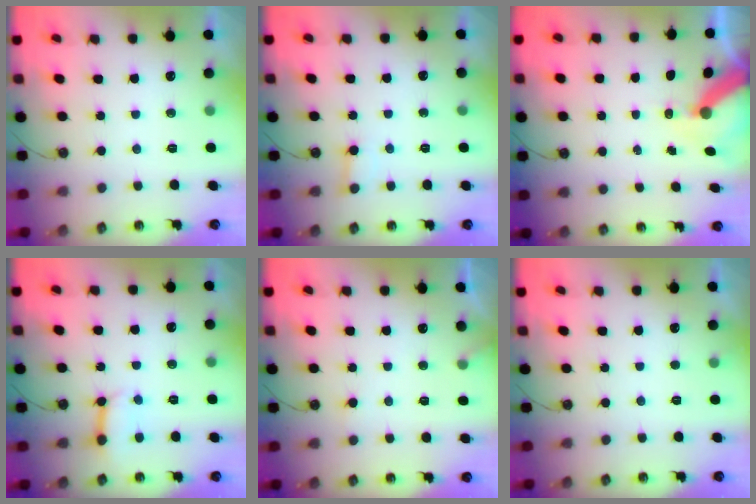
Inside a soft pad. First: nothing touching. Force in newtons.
{"total": 3.2, "press": 3.1, "slide": 0.6}
{"total": 8.2, "press": 8.1, "slide": 0.9}
{"total": 6.2, "press": 6.1, "slide": 0.8}
{"total": 5.7, "press": 5.7, "slide": 0.5}
{"total": 3.6, "press": 3.5, "slide": 0.3}